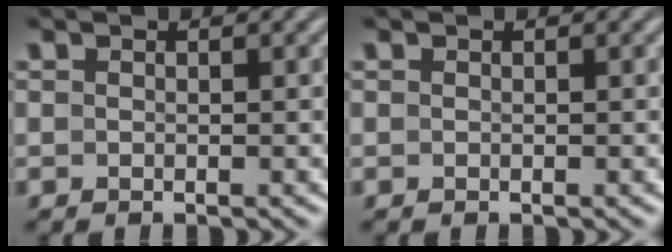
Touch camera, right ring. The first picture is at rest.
{"total": 0.0}